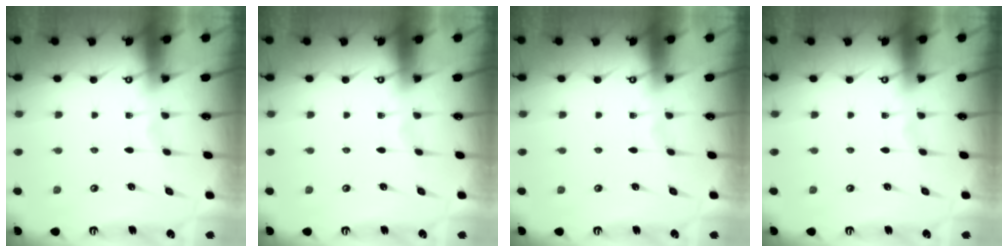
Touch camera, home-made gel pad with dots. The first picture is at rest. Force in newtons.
{"total": 0.0}
{"total": 0.0}
{"total": 0.0}